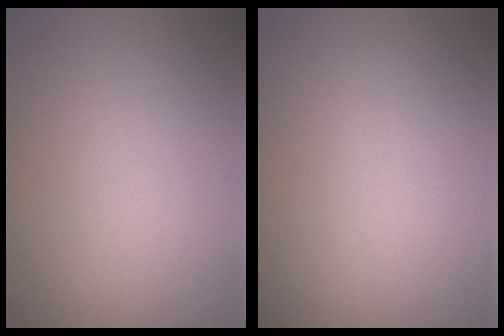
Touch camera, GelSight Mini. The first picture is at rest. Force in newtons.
{"total": 0.0}